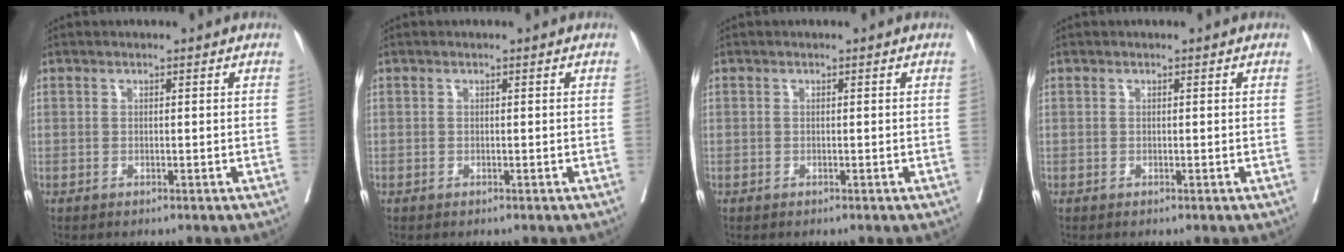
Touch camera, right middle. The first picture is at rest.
{"total": 0.0}
{"total": 0.0}
{"total": 0.0}